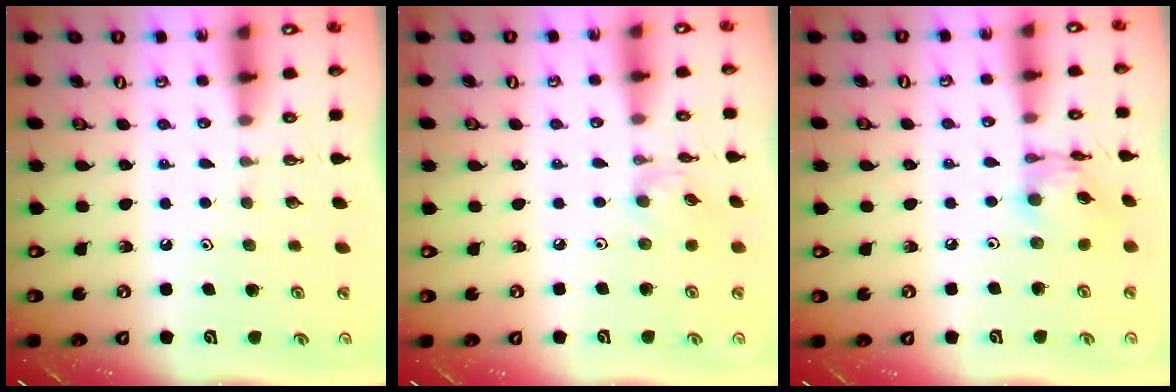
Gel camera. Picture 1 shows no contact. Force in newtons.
{"total": 1.6, "press": 1.5, "slide": 0.3}
{"total": 8.8, "press": 8.8, "slide": 0.4}